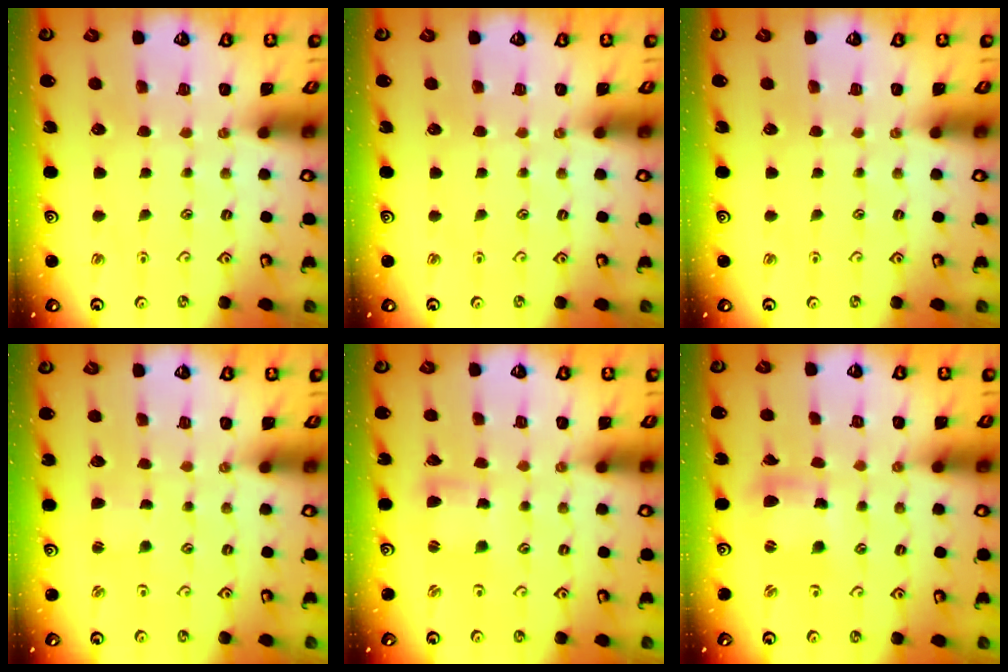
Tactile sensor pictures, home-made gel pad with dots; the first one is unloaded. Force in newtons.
{"total": 0.0}
{"total": 0.0}
{"total": 1.3, "press": 1.2, "slide": 0.3}
{"total": 2.8, "press": 2.8, "slide": 0.3}
{"total": 6.9, "press": 6.8, "slide": 1.2}